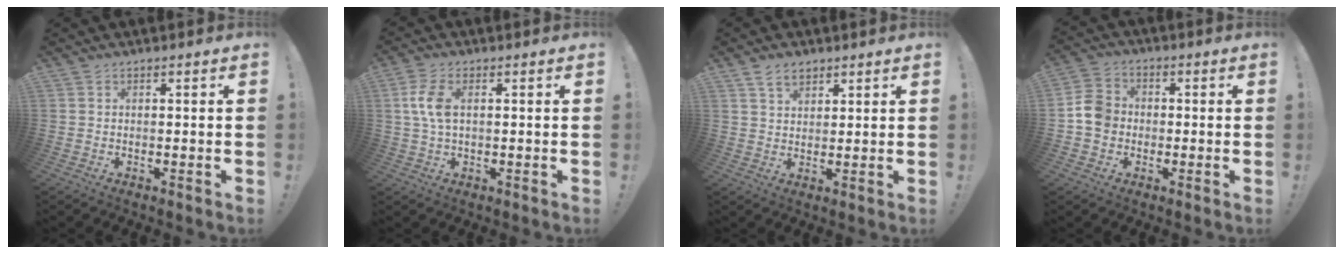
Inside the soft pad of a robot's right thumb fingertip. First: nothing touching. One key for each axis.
{"total": 7.0, "fx": 1.1, "fy": 4.0, "fz": 5.7, "tx": -0.120, "ty": 0.002, "tz": 0.017}
{"total": 5.2, "fx": 3.5, "fy": 3.0, "fz": 2.3, "tx": -0.034, "ty": -0.013, "tz": 0.063}
{"total": 8.0, "fx": -1.4, "fy": 7.0, "fz": 3.6, "tx": -0.066, "ty": 0.023, "tz": -0.022}